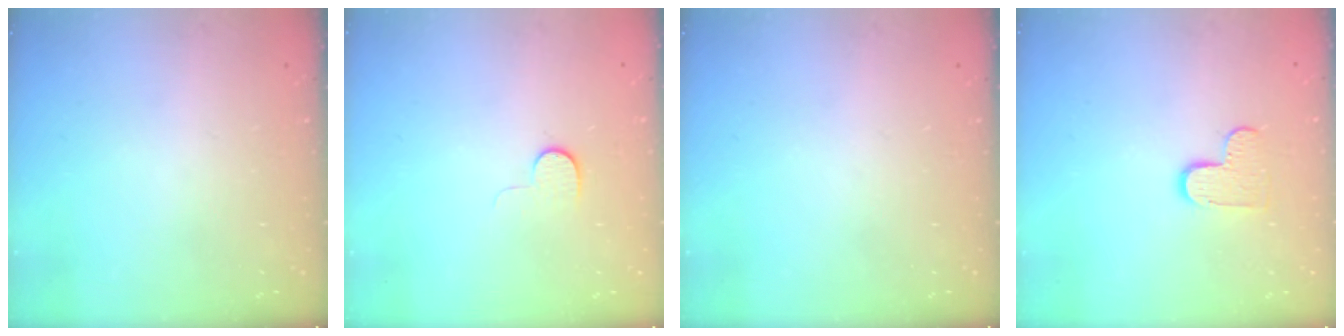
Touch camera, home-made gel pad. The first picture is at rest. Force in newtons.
{"total": 4.8, "press": 4.7, "slide": 0.5}
{"total": 0.0}
{"total": 7.4, "press": 7.4, "slide": 0.4}